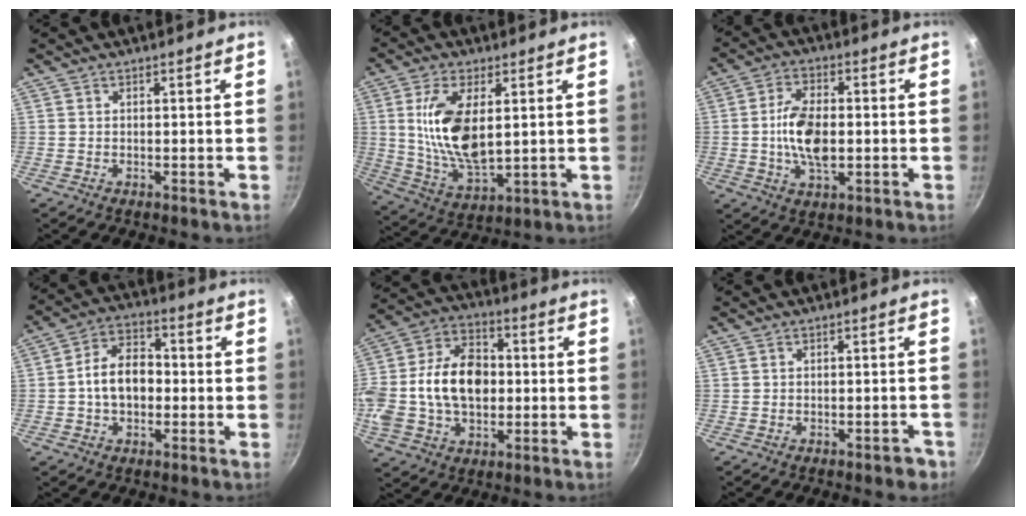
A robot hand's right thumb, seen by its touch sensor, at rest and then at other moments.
{"total": 14.3, "force": [2.5, 6.8, 12.4], "torque": [-0.235, -0.022, 0.059]}
{"total": 10.4, "force": [-0.6, 5.5, 8.8], "torque": [-0.157, 0.004, -0.012]}
{"total": 9.8, "force": [-0.9, 6.6, 7.1], "torque": [-0.105, 0.029, -0.027]}
{"total": 20.5, "force": [-0.6, 14.1, 14.9], "torque": [-0.298, 0.027, -0.005]}
{"total": 2.5, "force": [-1.7, 1.1, 1.4], "torque": [-0.014, 0.014, -0.020]}